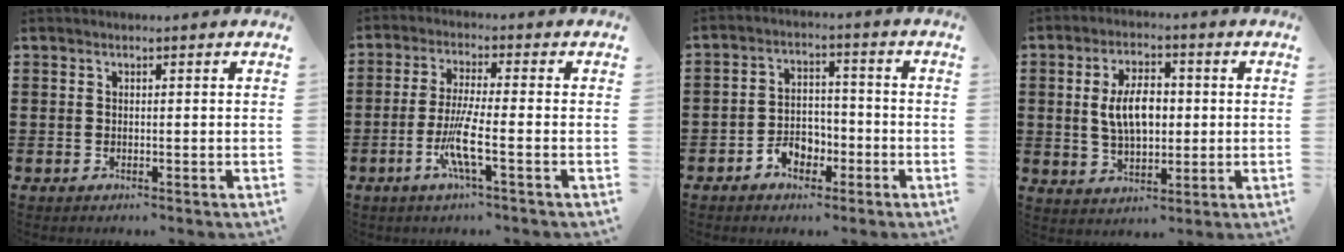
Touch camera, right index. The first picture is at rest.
{"total": 6.9, "force": [-2.5, 0.2, 6.4], "torque": [-0.141, -0.023, -0.055]}
{"total": 4.6, "force": [-2.8, 3.0, 2.1], "torque": [-0.039, 0.008, -0.053]}
{"total": 7.3, "force": [0.5, 4.0, 6.1], "torque": [-0.113, 0.005, 0.001]}